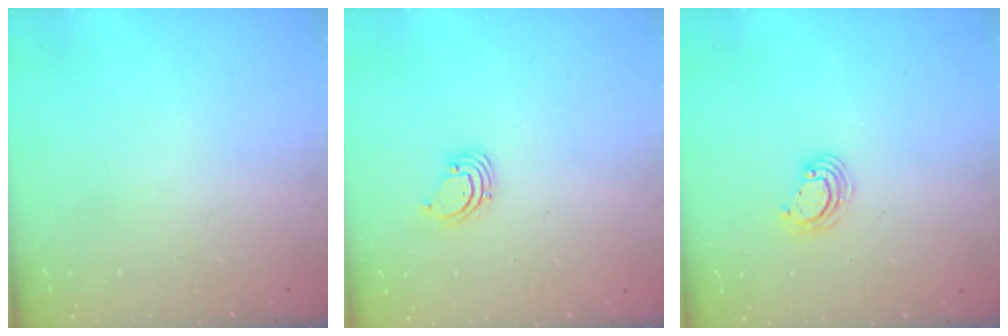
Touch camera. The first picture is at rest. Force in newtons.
{"total": 1.4, "press": 1.4, "slide": 0.1}
{"total": 4.4, "press": 4.4, "slide": 0.2}